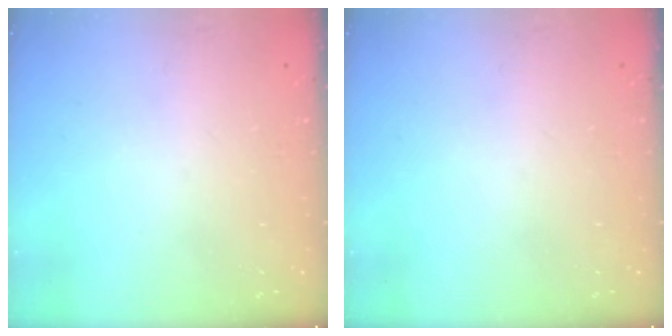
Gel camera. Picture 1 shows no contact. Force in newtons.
{"total": 0.0}